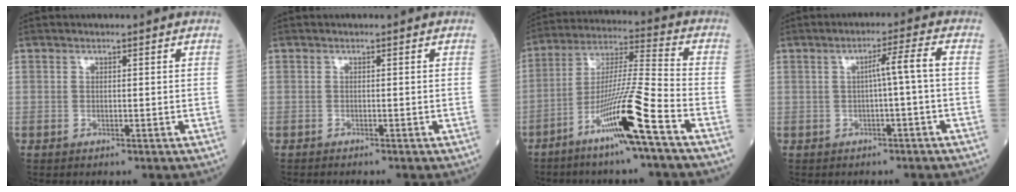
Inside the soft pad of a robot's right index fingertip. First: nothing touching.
{"total": 0.5, "force": [-0.5, -0.1, 0.1], "torque": [-0.001, 0.000, -0.009]}
{"total": 13.3, "force": [-7.0, -1.2, 11.3], "torque": [-0.219, -0.015, -0.130]}
{"total": 3.8, "force": [-0.4, -0.8, 3.7], "torque": [-0.059, 0.011, -0.005]}